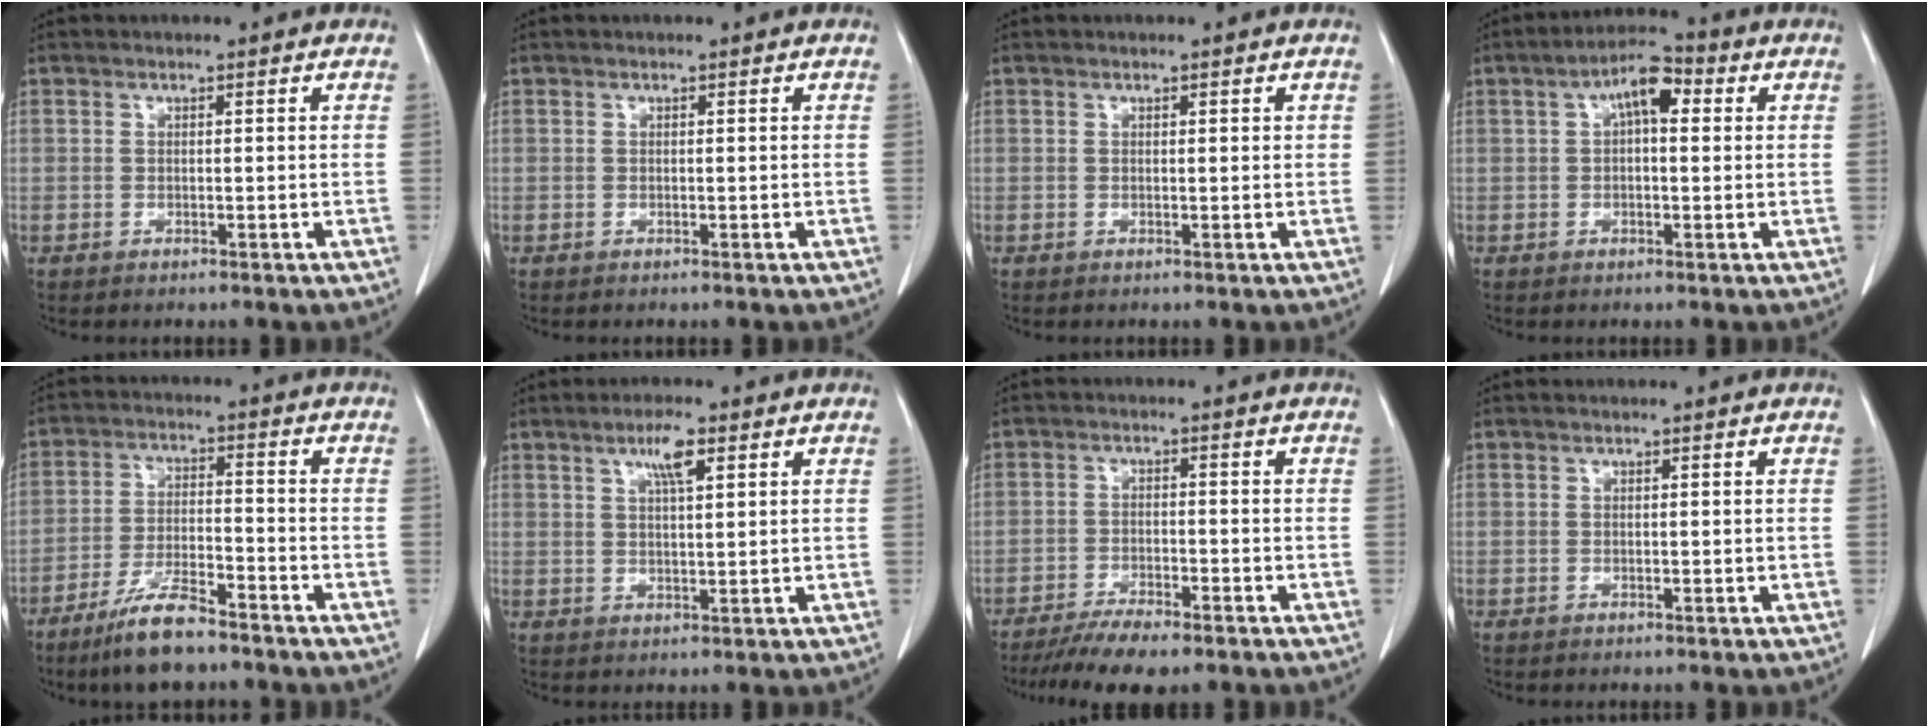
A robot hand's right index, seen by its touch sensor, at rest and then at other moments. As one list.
[{"total": 0.0}, {"total": 0.6, "force": [0.3, 0.2, 0.5], "torque": [-0.006, 0.000, 0.004]}, {"total": 6.2, "force": [1.6, 2.4, 5.5], "torque": [-0.097, 0.029, 0.023]}, {"total": 8.8, "force": [-6.7, 1.6, 5.4], "torque": [-0.109, -0.017, -0.124]}, {"total": 4.3, "force": [2.3, 0.6, 3.6], "torque": [-0.066, 0.002, 0.040]}, {"total": 7.4, "force": [-6.0, 1.3, 4.1], "torque": [-0.066, -0.015, -0.099]}, {"total": 0.0}]